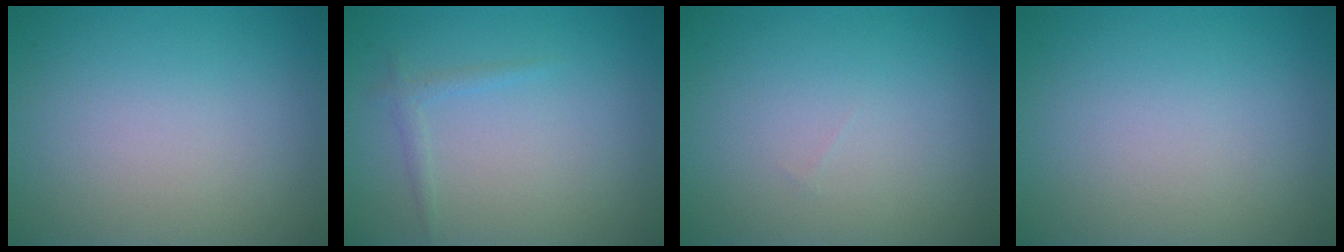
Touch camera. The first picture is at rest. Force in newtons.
{"total": 0.9, "press": 0.9, "slide": 0.1}
{"total": 0.0}
{"total": 0.0}